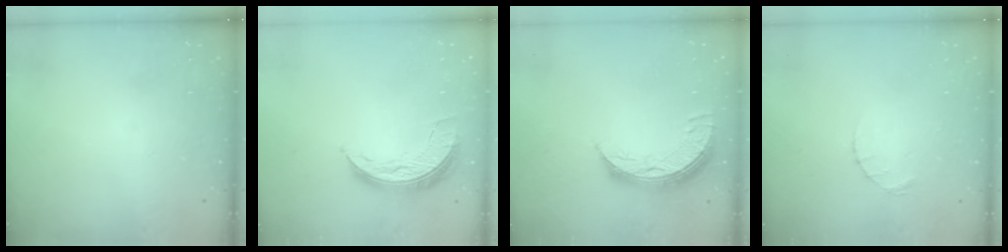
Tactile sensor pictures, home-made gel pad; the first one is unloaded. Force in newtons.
{"total": 7.7, "press": 7.7, "slide": 0.3}
{"total": 10.6, "press": 10.6, "slide": 1.0}
{"total": 1.2, "press": 1.1, "slide": 0.2}